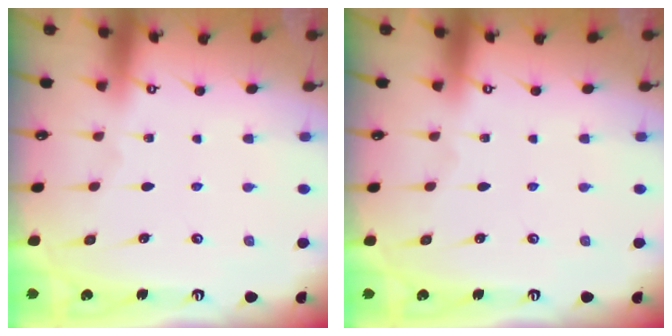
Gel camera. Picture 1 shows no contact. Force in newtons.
{"total": 0.0}